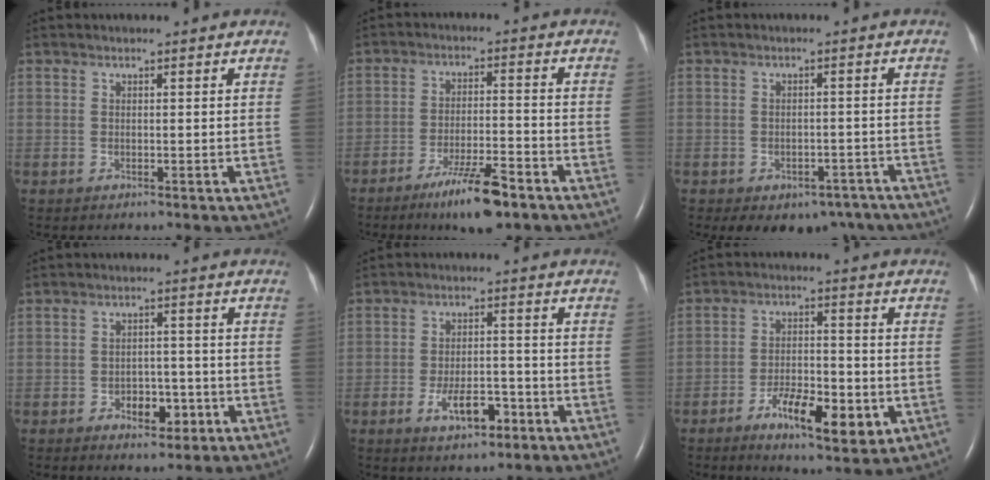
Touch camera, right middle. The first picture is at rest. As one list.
[{"total": 8.7, "force": [-6.0, 1.1, 6.3], "torque": [-0.115, -0.014, -0.100]}, {"total": 9.4, "force": [-6.7, 5.6, 3.3], "torque": [-0.038, 0.014, -0.079]}, {"total": 4.6, "force": [-2.1, 2.7, 3.0], "torque": [-0.039, 0.010, -0.026]}, {"total": 6.2, "force": [-3.1, 2.6, 4.7], "torque": [-0.083, 0.001, -0.049]}, {"total": 9.8, "force": [-4.2, 3.3, 8.2], "torque": [-0.139, -0.002, -0.063]}]